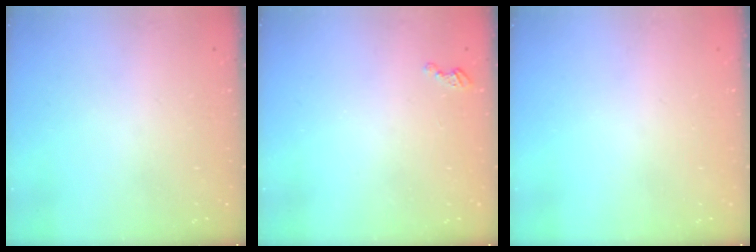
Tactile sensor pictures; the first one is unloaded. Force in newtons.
{"total": 2.8, "press": 2.8, "slide": 0.4}
{"total": 0.0}